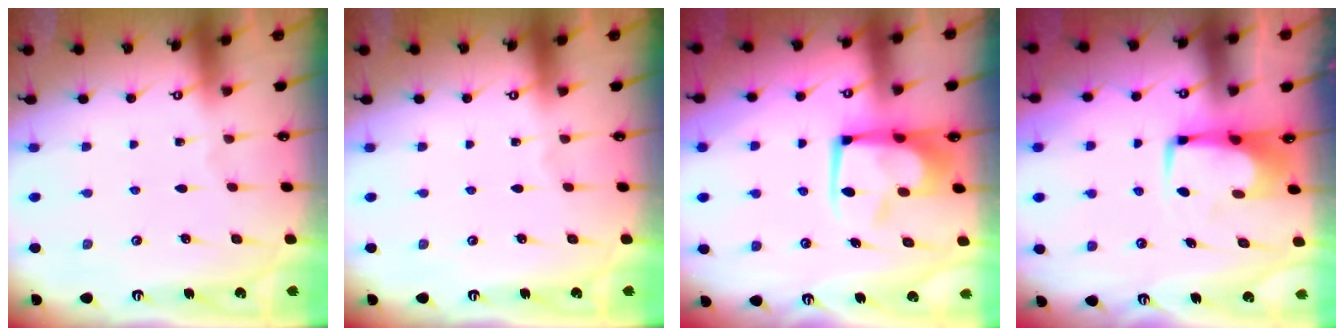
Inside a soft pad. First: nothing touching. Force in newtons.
{"total": 0.0}
{"total": 11.3, "press": 11.2, "slide": 1.4}
{"total": 6.0, "press": 5.9, "slide": 0.7}